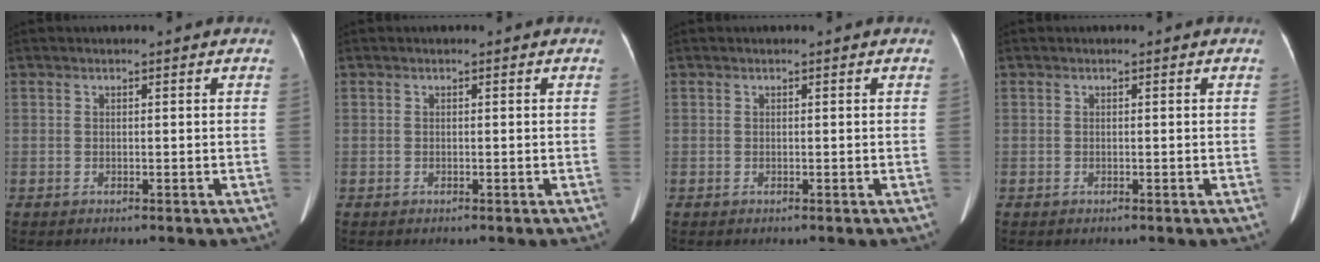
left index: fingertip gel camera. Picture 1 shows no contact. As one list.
[{"total": 0.0}, {"total": 0.0}, {"total": 0.0}]